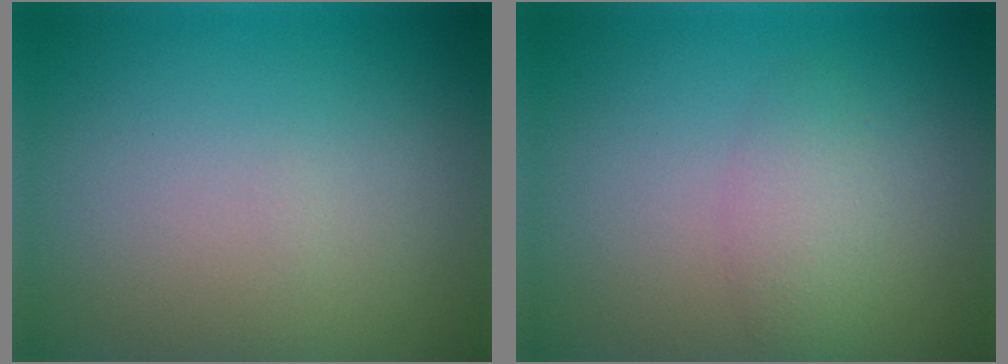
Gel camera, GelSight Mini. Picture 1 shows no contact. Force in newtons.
{"total": 2.3, "press": 2.3, "slide": 0.0}